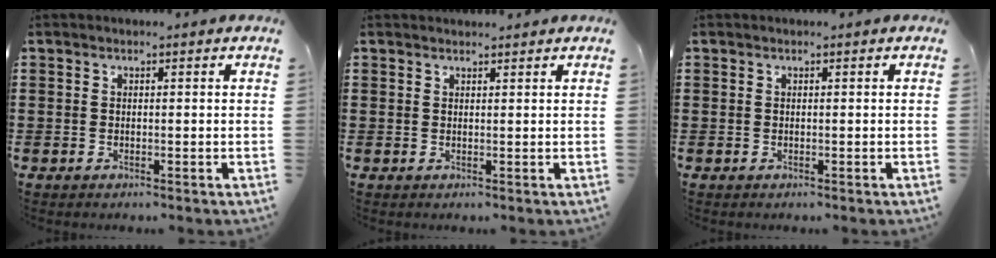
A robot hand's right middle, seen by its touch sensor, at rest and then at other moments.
{"total": 1.0, "force": [0.9, 0.2, 0.1], "torque": [0.004, -0.003, 0.016]}
{"total": 0.0}